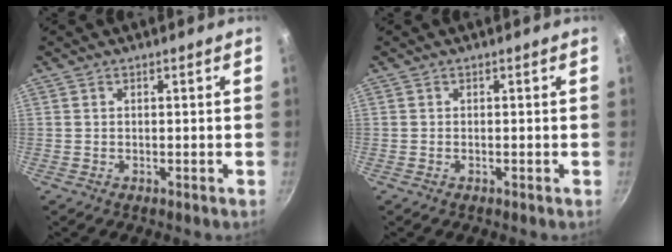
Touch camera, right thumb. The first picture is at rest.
{"total": 0.0}